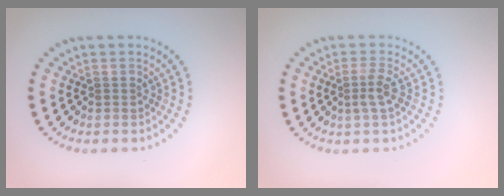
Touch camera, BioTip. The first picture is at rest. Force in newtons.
{"total": 1.9, "press": 1.4, "slide": 1.2}